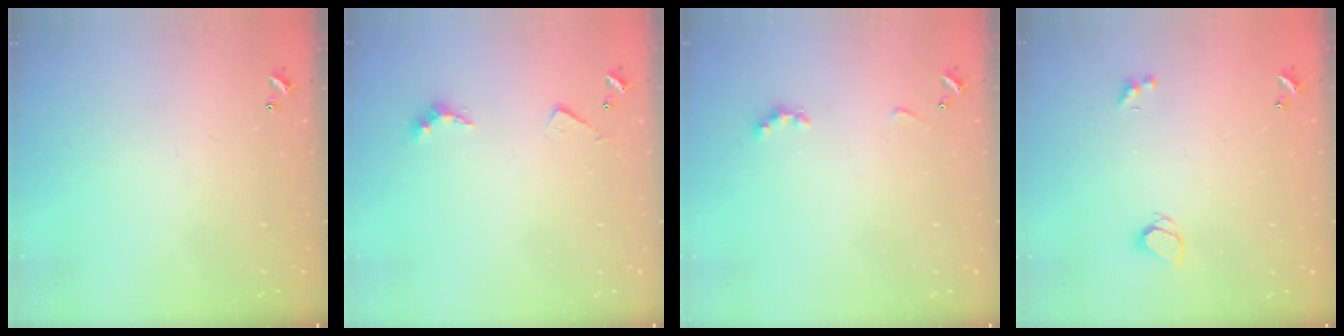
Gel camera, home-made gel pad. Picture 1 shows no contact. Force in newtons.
{"total": 4.5, "press": 4.5, "slide": 0.8}
{"total": 2.9, "press": 2.8, "slide": 0.6}
{"total": 1.9, "press": 1.8, "slide": 0.4}